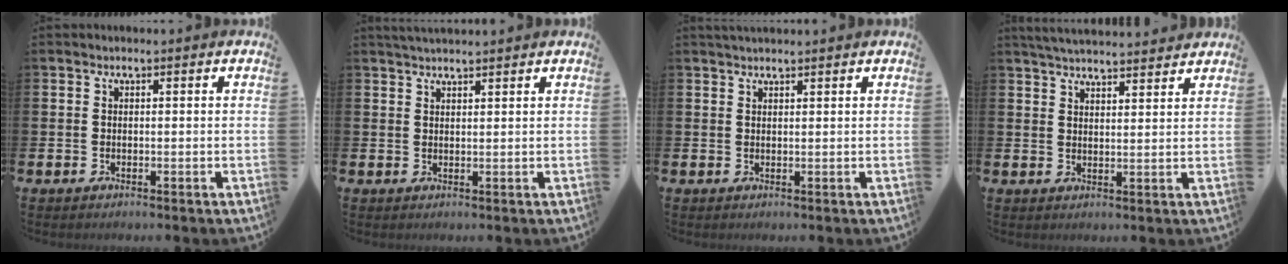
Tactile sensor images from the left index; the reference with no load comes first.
{"total": 2.2, "force": [2.2, 0.3, 0.5], "torque": [-0.009, -0.005, 0.039]}
{"total": 1.4, "force": [1.3, 0.1, 0.3], "torque": [-0.002, 0.000, 0.024]}
{"total": 4.3, "force": [4.2, 0.3, 0.5], "torque": [-0.015, -0.022, 0.076]}